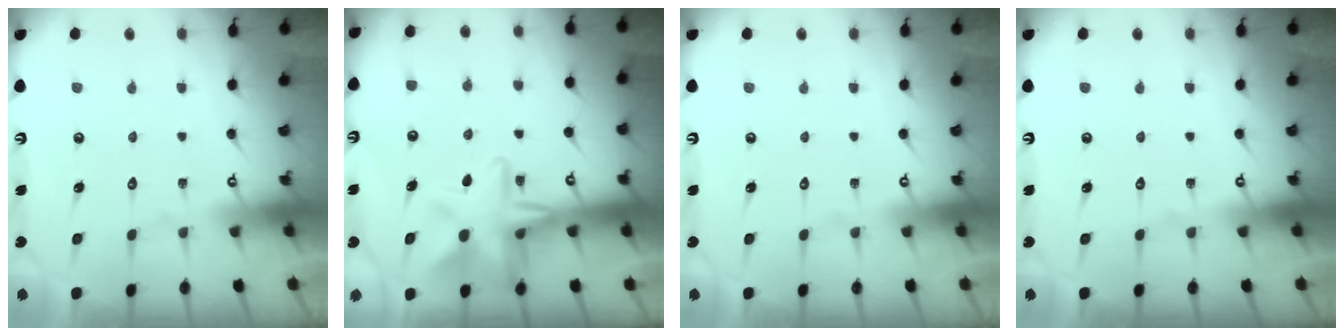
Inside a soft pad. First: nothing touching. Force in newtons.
{"total": 13.0, "press": 13.0, "slide": 1.3}
{"total": 0.0}
{"total": 0.0}